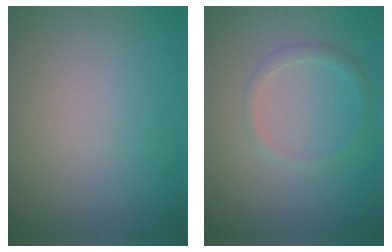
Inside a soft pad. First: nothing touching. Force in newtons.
{"total": 1.4, "press": 1.4, "slide": 0.0}